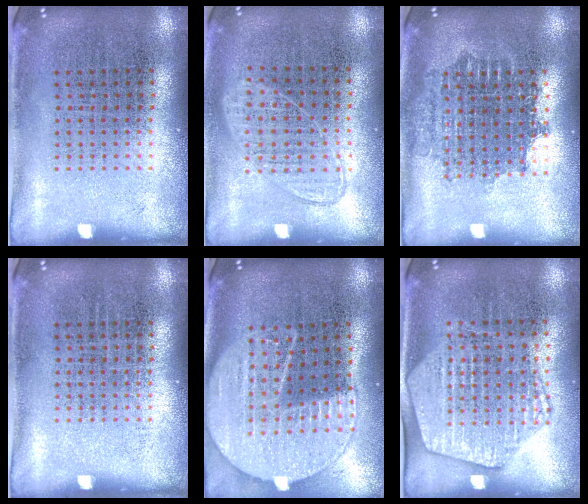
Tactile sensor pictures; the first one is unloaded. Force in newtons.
{"total": 0.9, "press": 0.9, "slide": 0.3}
{"total": 1.7, "press": 1.4, "slide": 1.0}
{"total": 0.0}
{"total": 2.0, "press": 1.8, "slide": 1.0}
{"total": 1.9, "press": 1.8, "slide": 0.7}